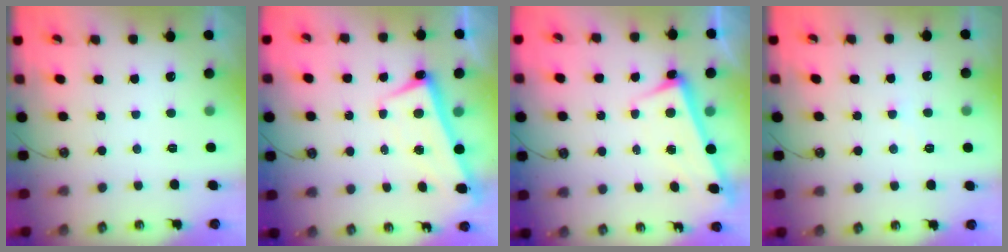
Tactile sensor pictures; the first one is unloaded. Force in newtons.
{"total": 2.6, "press": 2.4, "slide": 0.8}
{"total": 2.6, "press": 2.5, "slide": 0.7}
{"total": 1.8, "press": 1.8, "slide": 0.3}